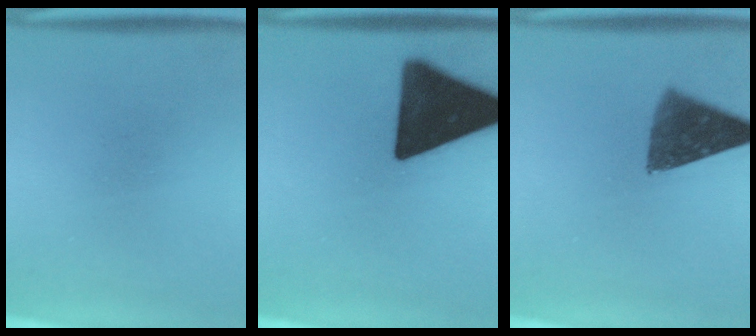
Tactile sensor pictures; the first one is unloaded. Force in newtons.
{"total": 19.5}
{"total": 10.0}